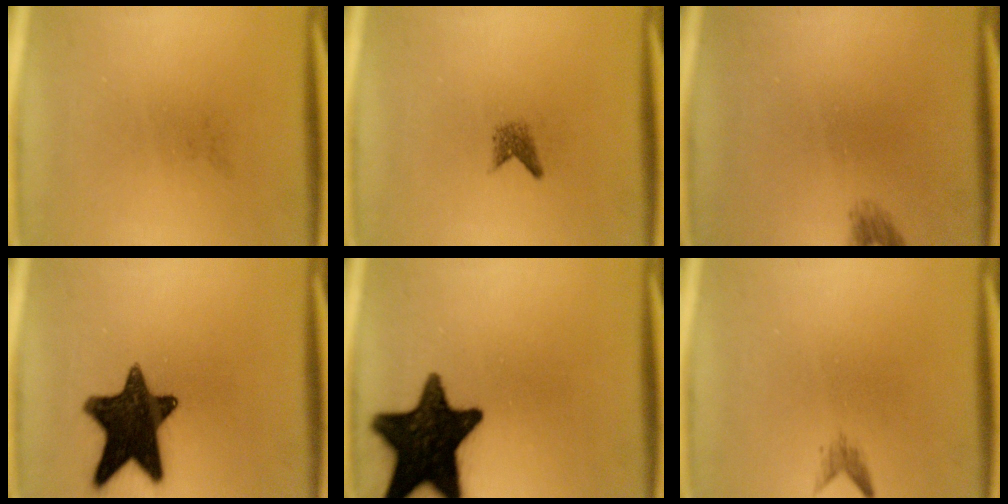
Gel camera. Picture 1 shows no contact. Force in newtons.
{"total": 1.5}
{"total": 1.3}
{"total": 15.2}
{"total": 18.0}
{"total": 1.1}